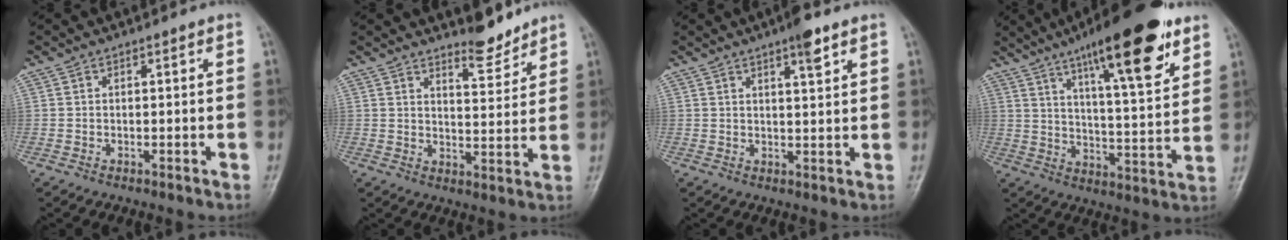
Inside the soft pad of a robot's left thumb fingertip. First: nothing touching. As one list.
[{"total": 5.6, "force": [5.0, 1.4, 2.0], "torque": [-0.017, -0.049, 0.084]}, {"total": 4.6, "force": [2.9, 0.9, 3.5], "torque": [-0.049, -0.012, 0.042]}, {"total": 21.1, "force": [12.8, 4.9, 16.0], "torque": [-0.221, -0.046, 0.199]}]